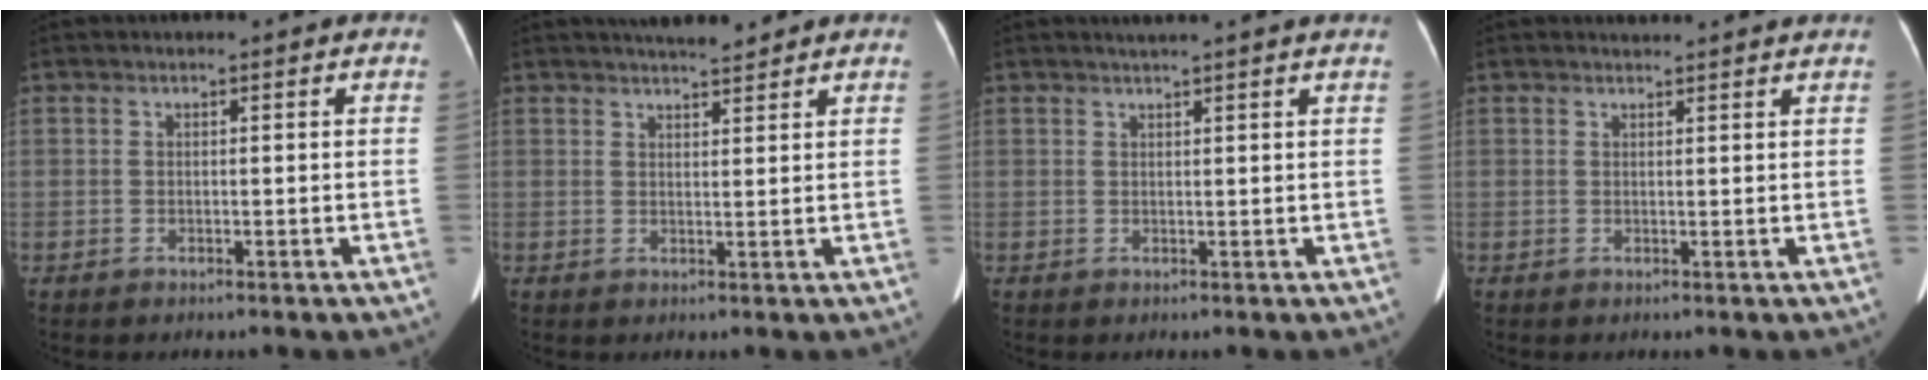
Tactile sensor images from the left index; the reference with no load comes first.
{"total": 5.1, "force": [4.6, 0.8, 2.2], "torque": [-0.034, 0.012, 0.067]}
{"total": 4.4, "force": [3.8, -0.6, 2.1], "torque": [-0.029, 0.019, 0.046]}
{"total": 3.6, "force": [3.6, 0.0, 0.5], "torque": [-0.010, 0.011, 0.037]}